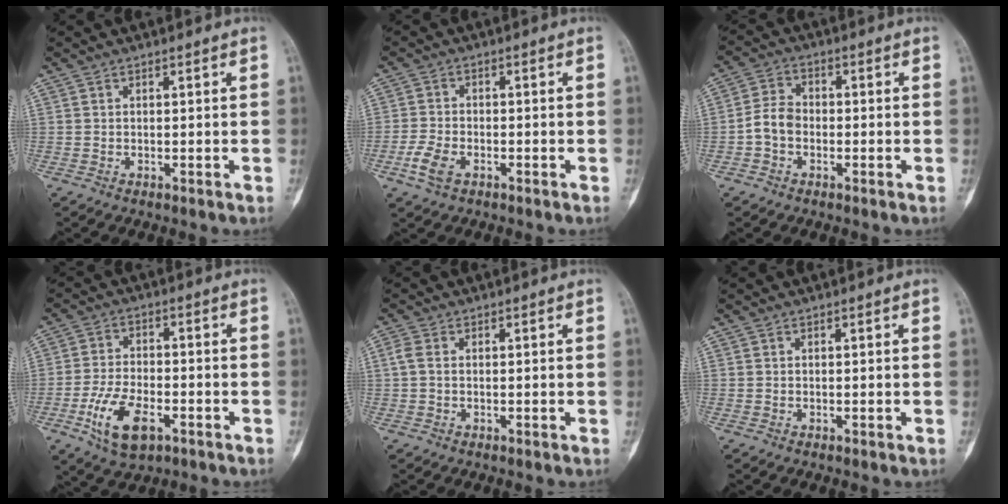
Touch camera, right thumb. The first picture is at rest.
{"total": 4.9, "force": [-2.3, 2.8, 3.3], "torque": [-0.072, 0.009, -0.047]}
{"total": 5.2, "force": [-1.4, 3.8, 3.2], "torque": [-0.055, 0.019, -0.036]}
{"total": 10.5, "force": [-4.5, 5.2, 7.9], "torque": [-0.149, 0.013, -0.078]}
{"total": 2.2, "force": [0.2, 1.4, 1.7], "torque": [-0.049, 0.004, 0.003]}
{"total": 0.0}